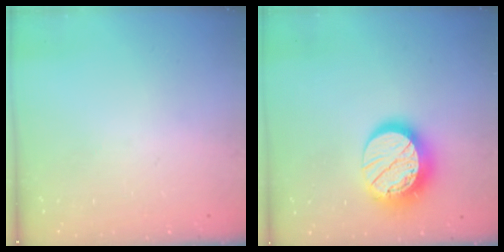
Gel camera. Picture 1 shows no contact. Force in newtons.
{"total": 15.3, "press": 15.2, "slide": 1.2}